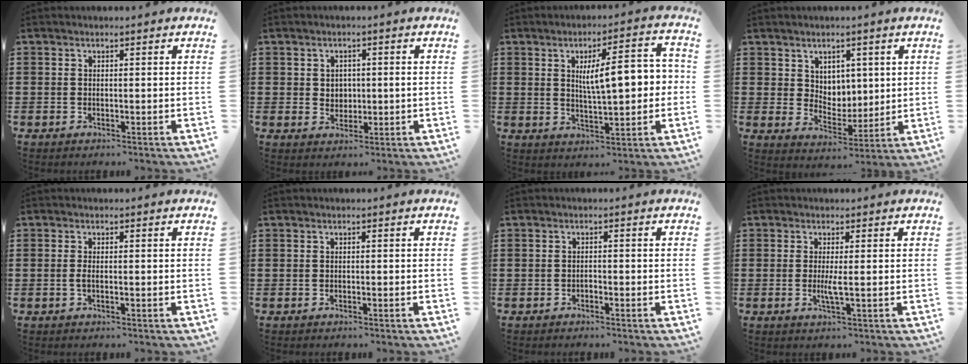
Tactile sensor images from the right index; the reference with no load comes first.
{"total": 2.2, "force": [0.2, 1.7, 1.4], "torque": [-0.026, 0.005, 0.000]}
{"total": 8.8, "force": [1.3, 2.9, 8.2], "torque": [-0.124, -0.004, 0.013]}
{"total": 4.6, "force": [2.9, 3.5, 0.6], "torque": [-0.023, -0.003, 0.052]}
{"total": 1.2, "force": [-0.3, 0.2, 1.1], "torque": [-0.022, -0.002, -0.006]}
{"total": 0.0}
{"total": 0.7, "force": [-0.6, 0.2, 0.2], "torque": [-0.007, -0.001, -0.012]}
{"total": 2.3, "force": [-0.2, -0.1, 2.3], "torque": [-0.042, -0.008, -0.004]}